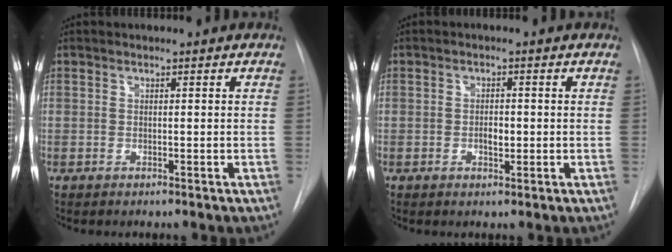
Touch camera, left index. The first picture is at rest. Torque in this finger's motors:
{"motor_torque": [0.13, 0.07, 0.05, 0.01]}